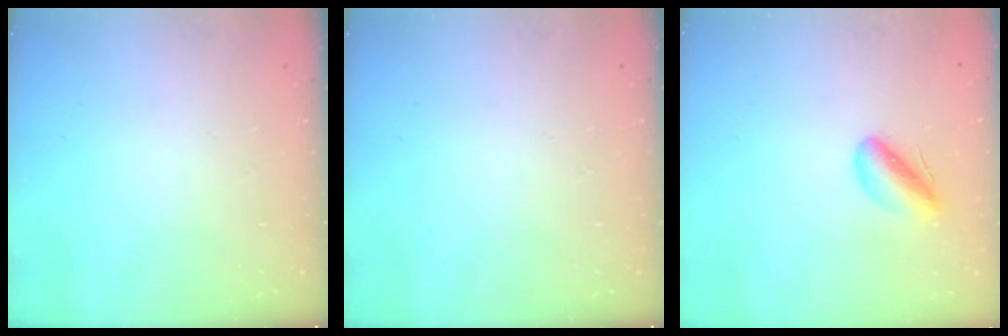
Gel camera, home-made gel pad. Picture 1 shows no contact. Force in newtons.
{"total": 0.0}
{"total": 5.4, "press": 5.2, "slide": 1.4}